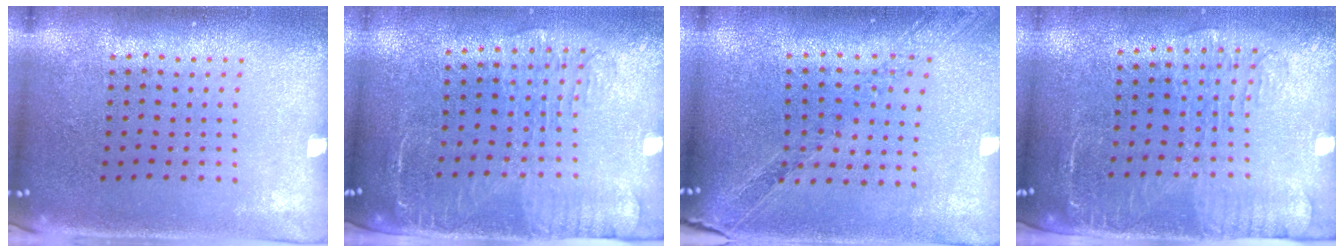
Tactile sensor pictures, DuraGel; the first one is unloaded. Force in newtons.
{"total": 2.0, "press": 1.7, "slide": 1.0}
{"total": 1.1, "press": 1.1, "slide": 0.2}
{"total": 2.0, "press": 1.7, "slide": 1.0}